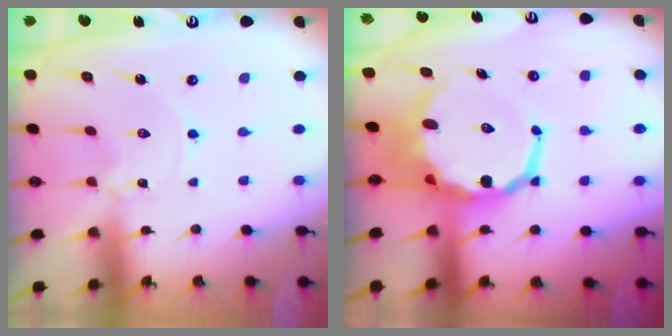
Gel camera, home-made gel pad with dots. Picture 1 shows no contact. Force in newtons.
{"total": 11.9, "press": 11.7, "slide": 2.4}